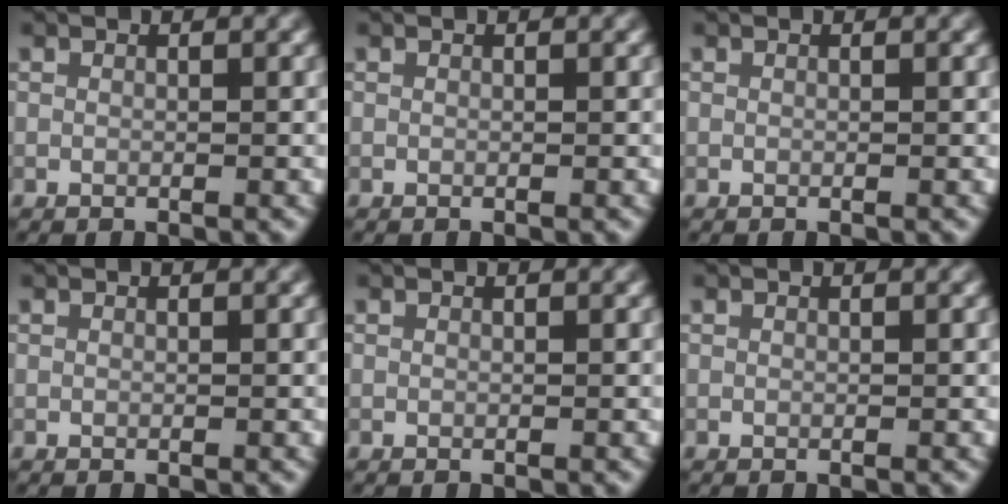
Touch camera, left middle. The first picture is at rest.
{"total": 0.0}
{"total": 0.0}
{"total": 0.0}
{"total": 0.0}
{"total": 0.0}